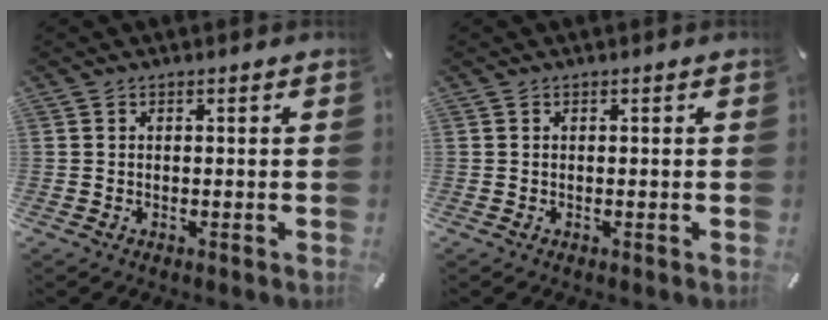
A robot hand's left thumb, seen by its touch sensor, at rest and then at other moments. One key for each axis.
{"total": 0.0}